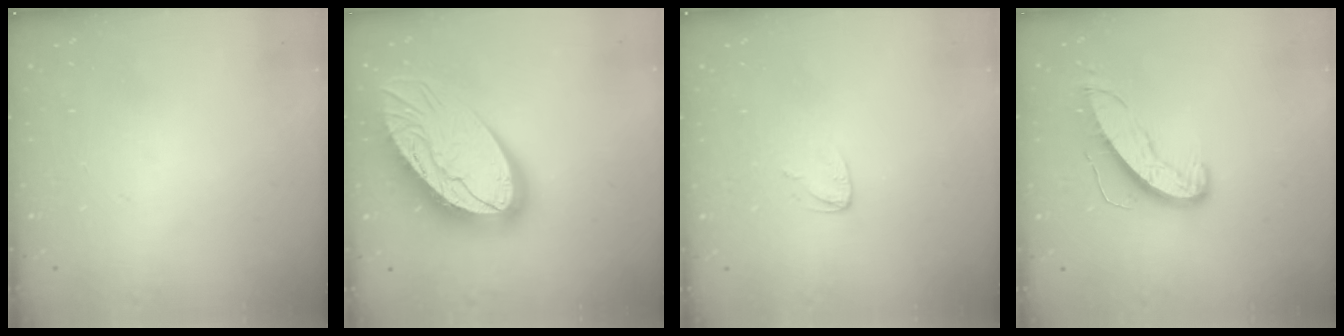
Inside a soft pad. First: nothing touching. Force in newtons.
{"total": 24.2, "press": 24.1, "slide": 2.4}
{"total": 3.0, "press": 3.0, "slide": 0.3}
{"total": 9.6, "press": 9.6, "slide": 0.5}